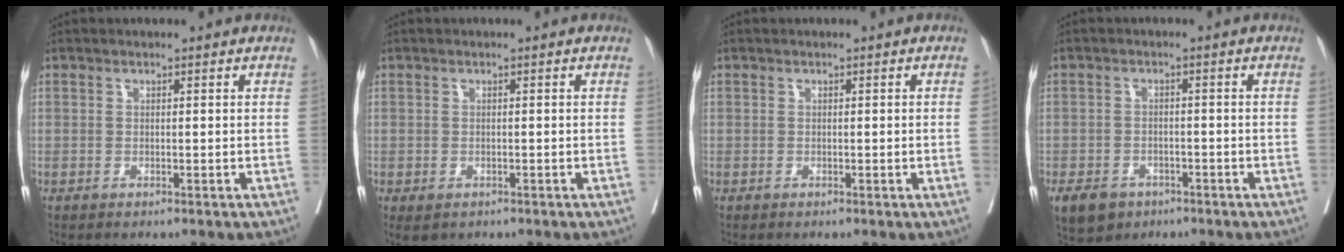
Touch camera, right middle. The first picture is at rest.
{"total": 2.1, "force": [-1.3, 1.3, 1.0], "torque": [-0.016, -0.004, -0.010]}
{"total": 1.0, "force": [-0.1, -0.3, 0.9], "torque": [-0.018, 0.000, 0.002]}
{"total": 6.3, "force": [-3.9, 4.5, 2.2], "torque": [-0.041, 0.001, -0.057]}